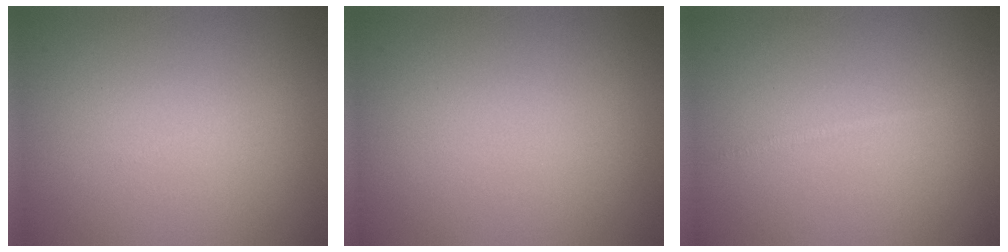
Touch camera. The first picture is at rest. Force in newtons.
{"total": 0.0}
{"total": 0.6, "press": 0.6, "slide": 0.0}